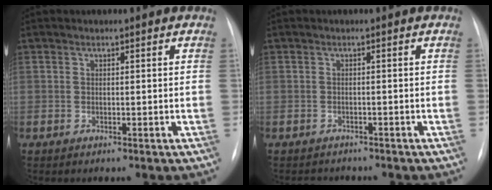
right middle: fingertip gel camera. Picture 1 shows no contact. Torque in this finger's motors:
{"motor_torque": [-0.11, 0.13, -0.02, -0.01]}